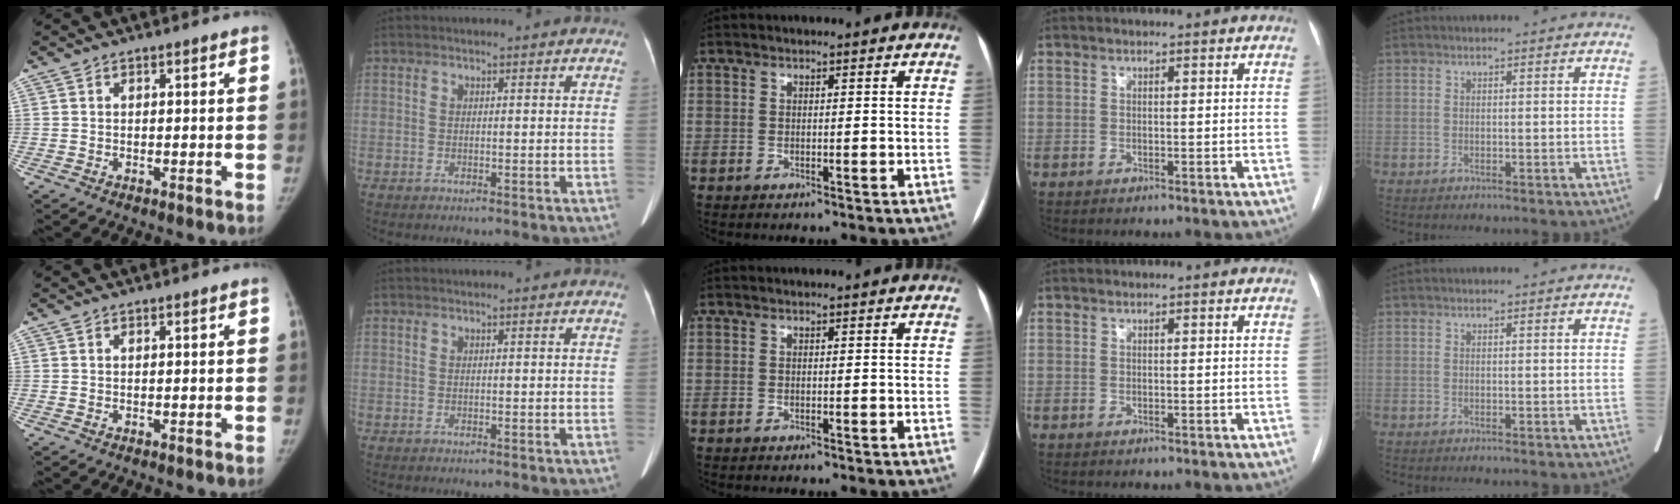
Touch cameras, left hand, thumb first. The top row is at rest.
{}